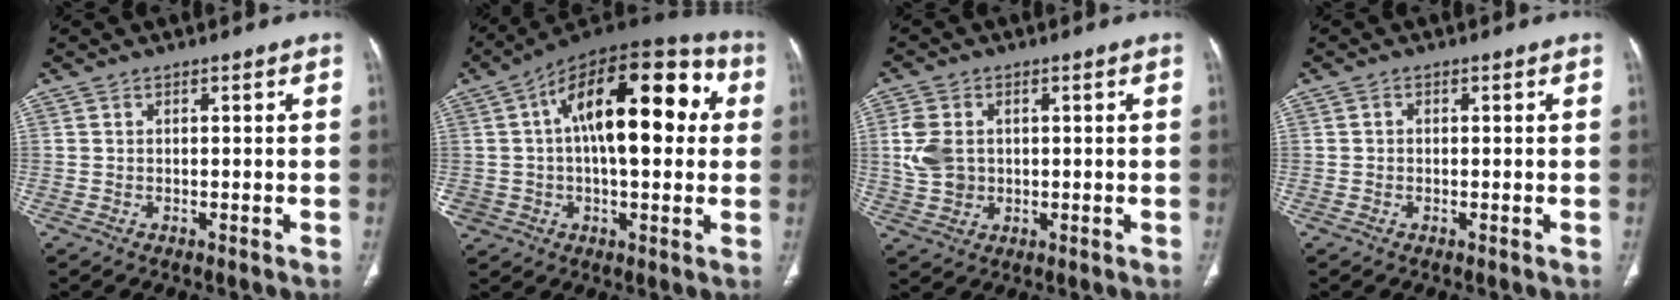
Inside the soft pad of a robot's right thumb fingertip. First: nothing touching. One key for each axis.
{"total": 24.2, "fx": 4.9, "fy": 13.0, "fz": 19.9, "tx": -0.300, "ty": 0.045, "tz": 0.069}
{"total": 6.8, "fx": 0.8, "fy": 5.2, "fz": 4.3, "tx": -0.084, "ty": -0.001, "tz": 0.022}
{"total": 0.7, "fx": -0.1, "fy": 0.6, "fz": 0.3, "tx": -0.002, "ty": 0.002, "tz": -0.002}